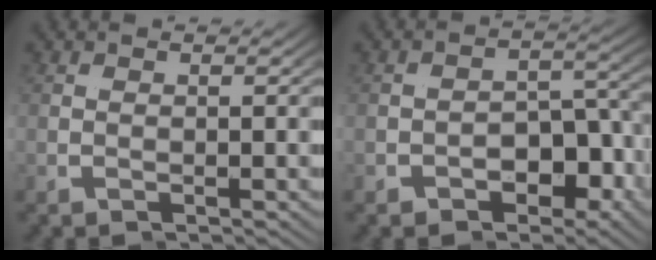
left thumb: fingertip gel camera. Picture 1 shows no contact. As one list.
[{"total": 5.5, "force": [-2.2, 3.5, 3.6], "torque": [-0.064, -0.022, -0.024]}]